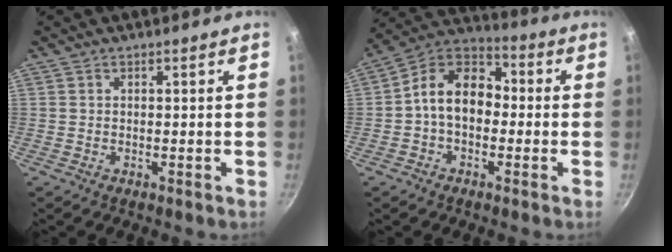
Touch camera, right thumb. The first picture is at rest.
{"total": 11.7, "force": [-0.8, 8.4, 8.1], "torque": [-0.098, 0.044, -0.040]}